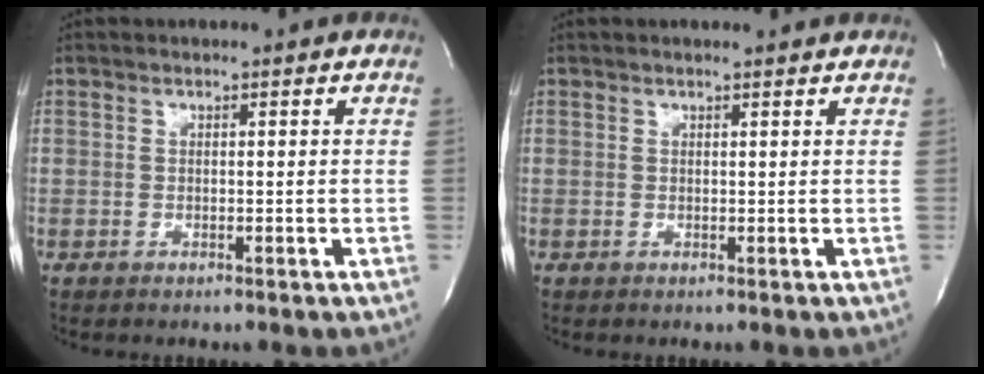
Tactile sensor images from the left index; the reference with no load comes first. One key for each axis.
{"total": 1.7, "fx": 1.7, "fy": 0.1, "fz": 0.4, "tx": -0.010, "ty": 0.003, "tz": 0.015}